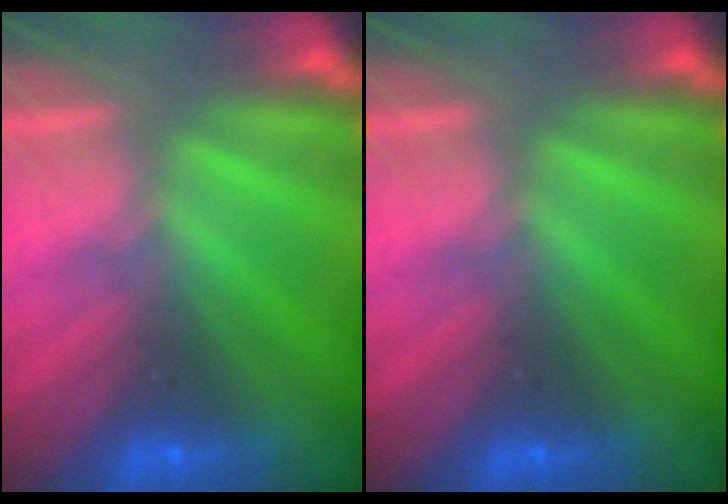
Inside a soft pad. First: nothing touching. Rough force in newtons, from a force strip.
{"total": 0.0}